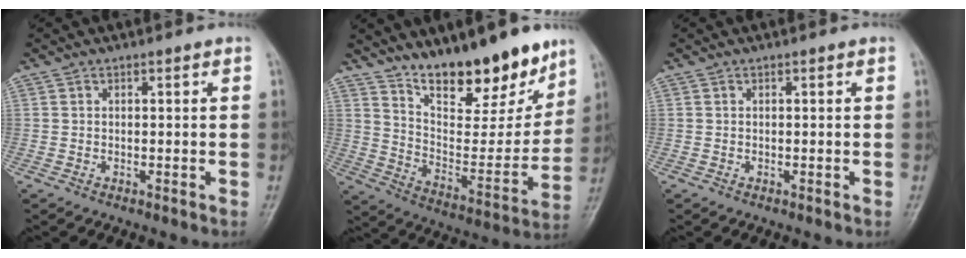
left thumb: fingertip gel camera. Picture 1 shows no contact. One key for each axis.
{"total": 19.5, "fx": 14.5, "fy": 7.3, "fz": 10.8, "tx": -0.113, "ty": -0.095, "tz": 0.240}
{"total": 0.0}